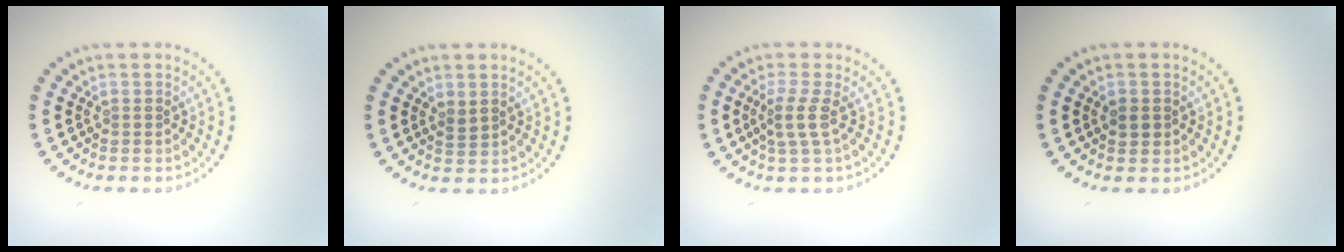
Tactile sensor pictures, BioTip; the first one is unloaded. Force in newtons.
{"total": 0.9, "press": 0.7, "slide": 0.5}
{"total": 2.1, "press": 1.6, "slide": 1.4}
{"total": 1.2, "press": 1.2, "slide": 0.3}